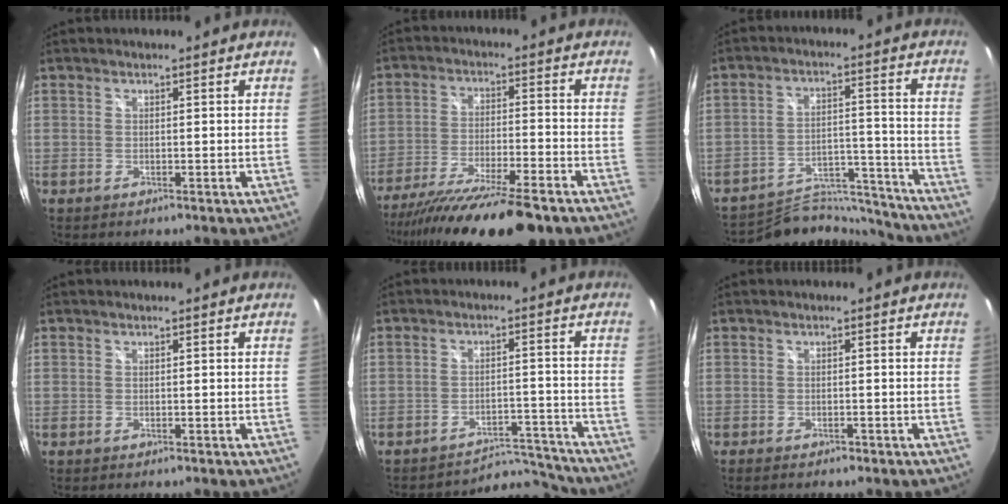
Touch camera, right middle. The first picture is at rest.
{"total": 19.0, "force": [-15.5, 2.0, 10.8], "torque": [-0.207, -0.048, -0.253]}
{"total": 14.1, "force": [-13.8, 2.4, 2.0], "torque": [-0.038, 0.024, -0.204]}
{"total": 0.0}
{"total": 7.7, "force": [-7.6, 0.7, -1.2], "torque": [0.012, 0.022, -0.111]}
{"total": 2.1, "force": [-1.7, 0.8, 0.9], "torque": [-0.017, -0.010, -0.027]}